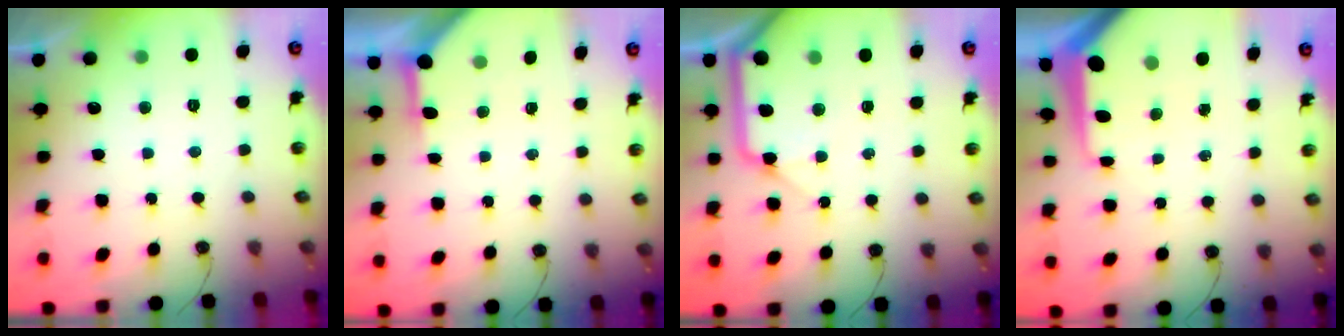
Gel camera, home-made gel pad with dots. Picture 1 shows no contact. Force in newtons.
{"total": 3.9, "press": 3.9, "slide": 0.4}
{"total": 12.9, "press": 12.8, "slide": 1.9}
{"total": 10.1, "press": 10.0, "slide": 1.0}